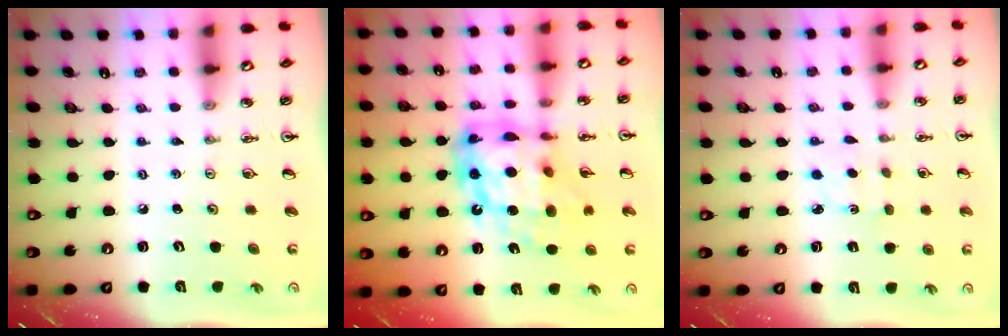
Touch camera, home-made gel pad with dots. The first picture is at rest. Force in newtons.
{"total": 17.5, "press": 17.4, "slide": 1.7}
{"total": 1.7, "press": 1.7, "slide": 0.5}